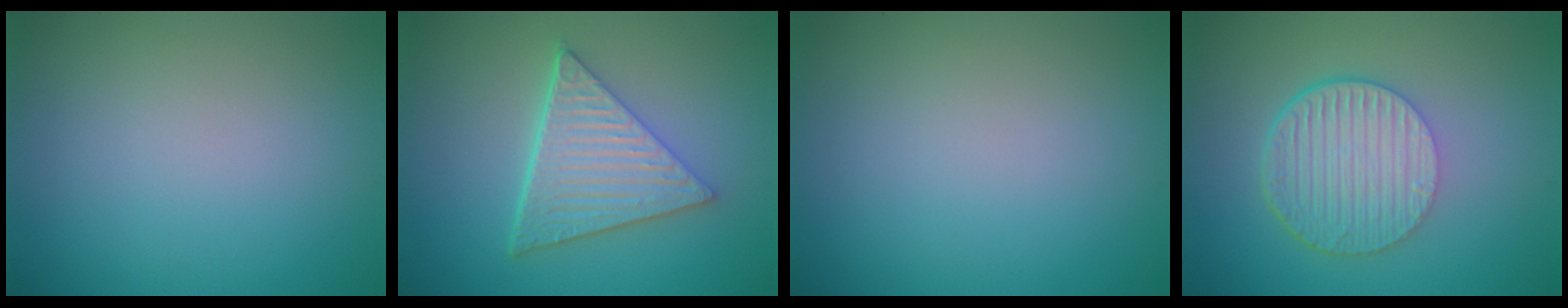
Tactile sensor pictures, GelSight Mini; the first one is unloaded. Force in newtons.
{"total": 6.1, "press": 4.5, "slide": 4.1}
{"total": 0.0}
{"total": 6.7, "press": 4.4, "slide": 5.0}